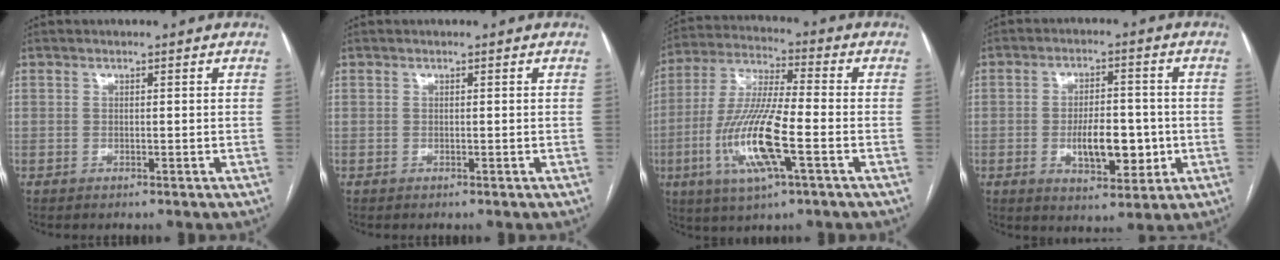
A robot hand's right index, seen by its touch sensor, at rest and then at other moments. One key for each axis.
{"total": 0.0}
{"total": 14.6, "fx": -4.4, "fy": 1.8, "fz": 13.8, "tx": -0.288, "ty": -0.012, "tz": -0.083}
{"total": 8.8, "fx": -1.7, "fy": 3.7, "fz": 7.8, "tx": -0.128, "ty": 0.003, "tz": -0.020}